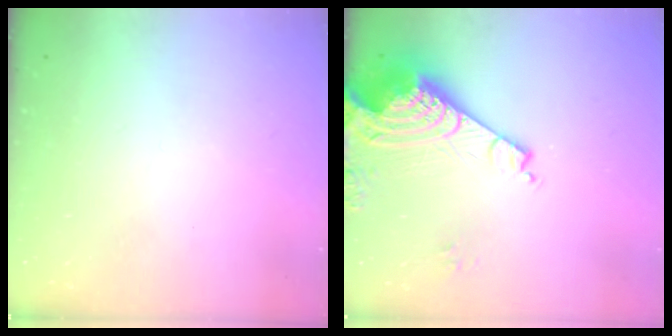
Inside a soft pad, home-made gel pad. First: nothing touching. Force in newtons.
{"total": 13.5, "press": 13.4, "slide": 1.5}